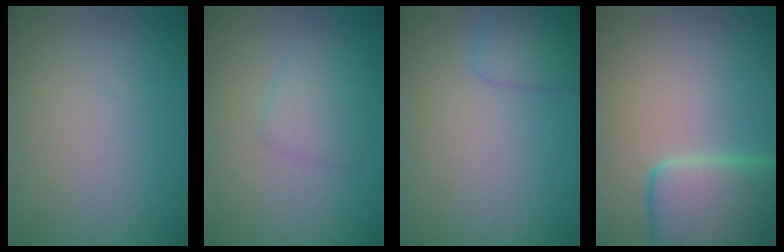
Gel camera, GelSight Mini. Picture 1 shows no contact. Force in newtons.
{"total": 2.0, "press": 2.0, "slide": 0.2}
{"total": 2.2, "press": 2.2, "slide": 0.2}
{"total": 7.4, "press": 7.4, "slide": 0.5}